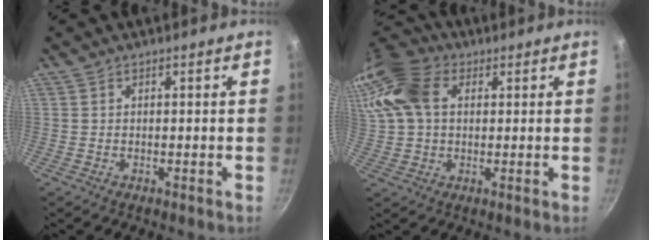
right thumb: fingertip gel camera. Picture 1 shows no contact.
{"total": 18.3, "force": [4.9, 13.1, 11.7], "torque": [-0.272, 0.032, 0.080]}